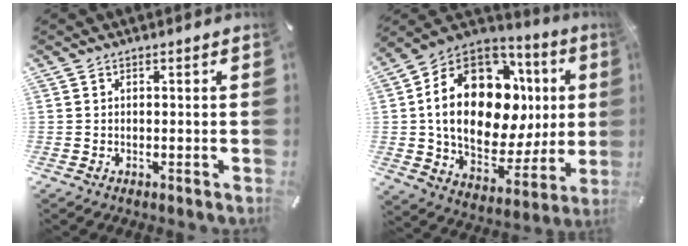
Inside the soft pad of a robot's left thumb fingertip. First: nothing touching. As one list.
[{"total": 23.7, "force": [4.1, 16.0, 17.1], "torque": [-0.313, -0.038, 0.079]}]